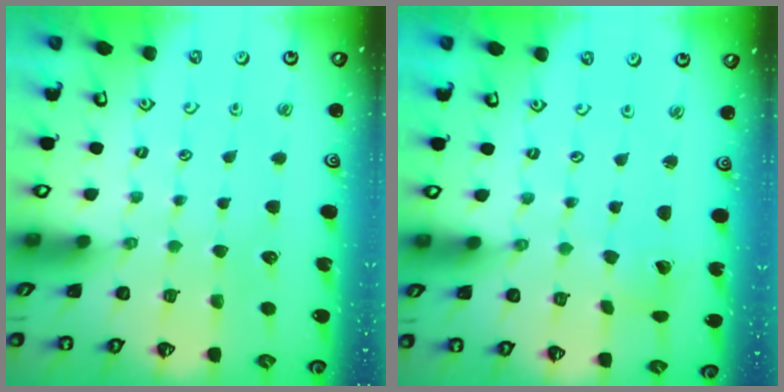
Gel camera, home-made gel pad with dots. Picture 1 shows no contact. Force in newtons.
{"total": 3.4, "press": 3.4, "slide": 0.3}